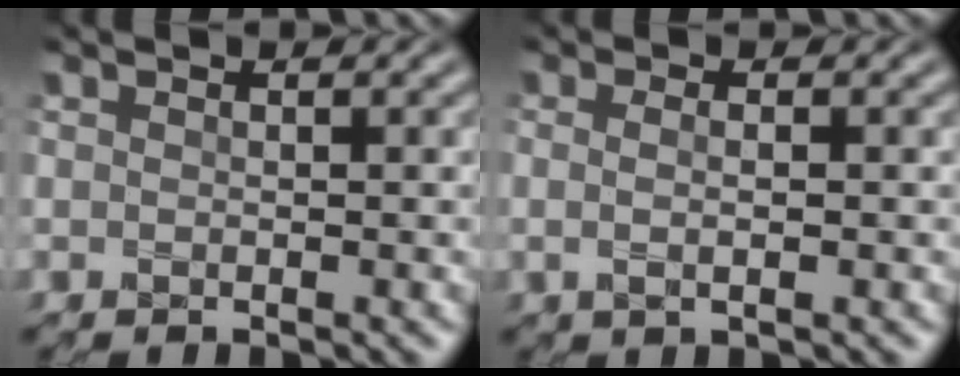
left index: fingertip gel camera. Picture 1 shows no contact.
{"total": 1.7, "force": [0.0, 0.6, 1.6], "torque": [-0.026, -0.004, -0.004]}